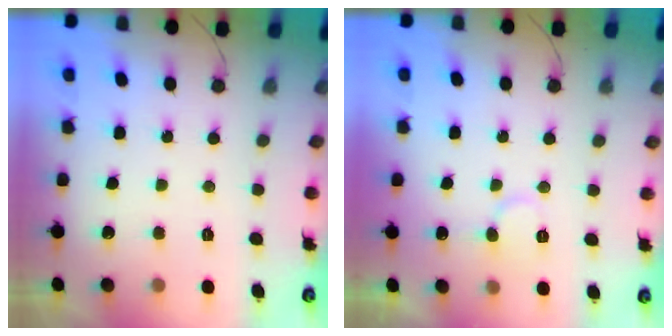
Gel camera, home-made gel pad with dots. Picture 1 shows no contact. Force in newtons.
{"total": 7.0, "press": 7.0, "slide": 0.6}